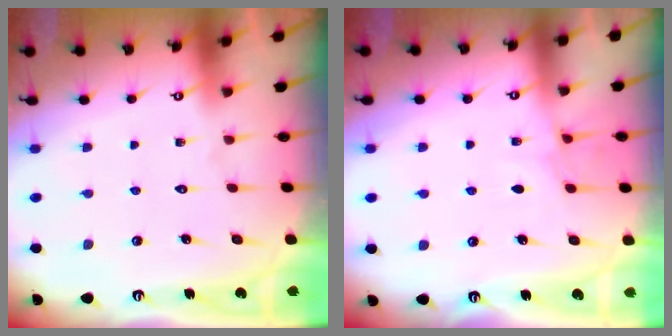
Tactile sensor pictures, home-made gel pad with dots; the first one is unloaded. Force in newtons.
{"total": 4.9, "press": 4.8, "slide": 0.6}